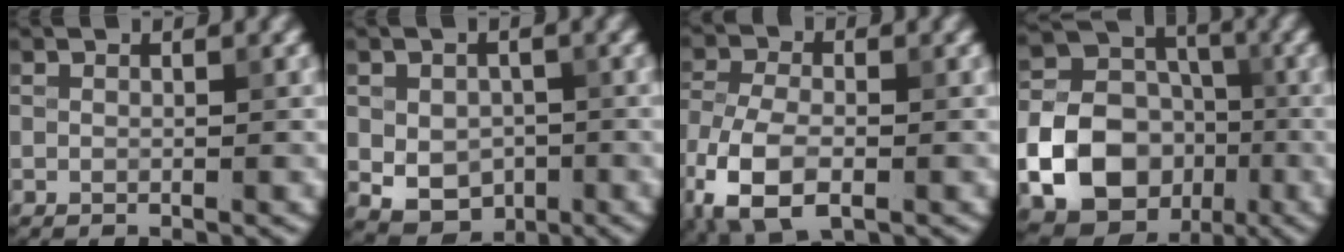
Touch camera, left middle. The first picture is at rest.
{"total": 4.8, "force": [-0.8, 3.7, 3.0], "torque": [-0.050, -0.008, -0.007]}
{"total": 7.0, "force": [-3.1, 3.8, 5.0], "torque": [-0.120, -0.011, -0.066]}
{"total": 11.1, "force": [-3.4, 8.9, 5.7], "torque": [-0.107, -0.024, -0.068]}